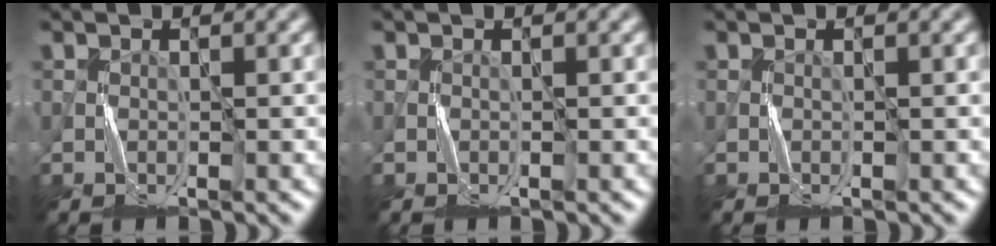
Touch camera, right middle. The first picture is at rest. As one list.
[{"total": 0.0}, {"total": 0.0}]